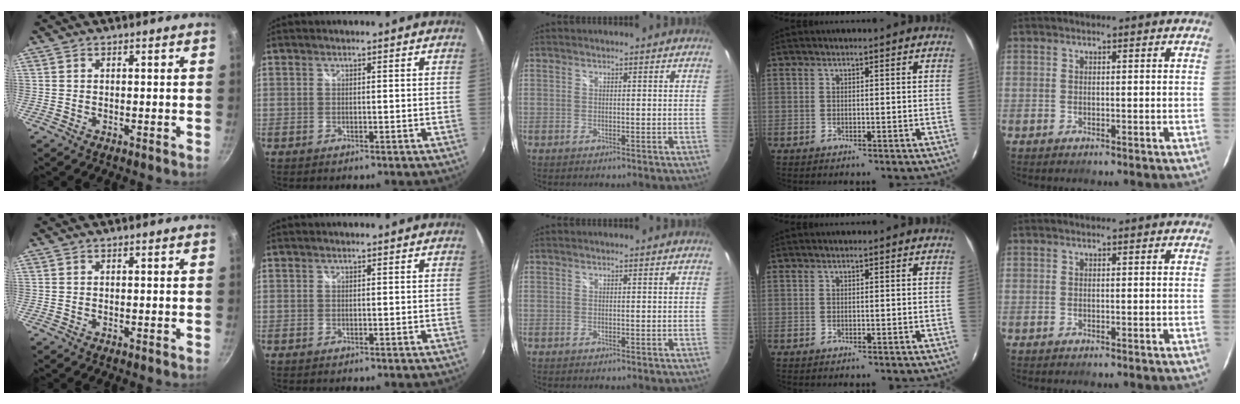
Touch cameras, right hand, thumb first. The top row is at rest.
{}